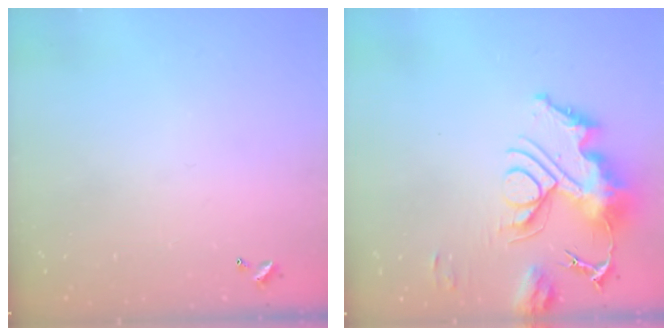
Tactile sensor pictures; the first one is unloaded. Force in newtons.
{"total": 15.1, "press": 15.0, "slide": 1.8}